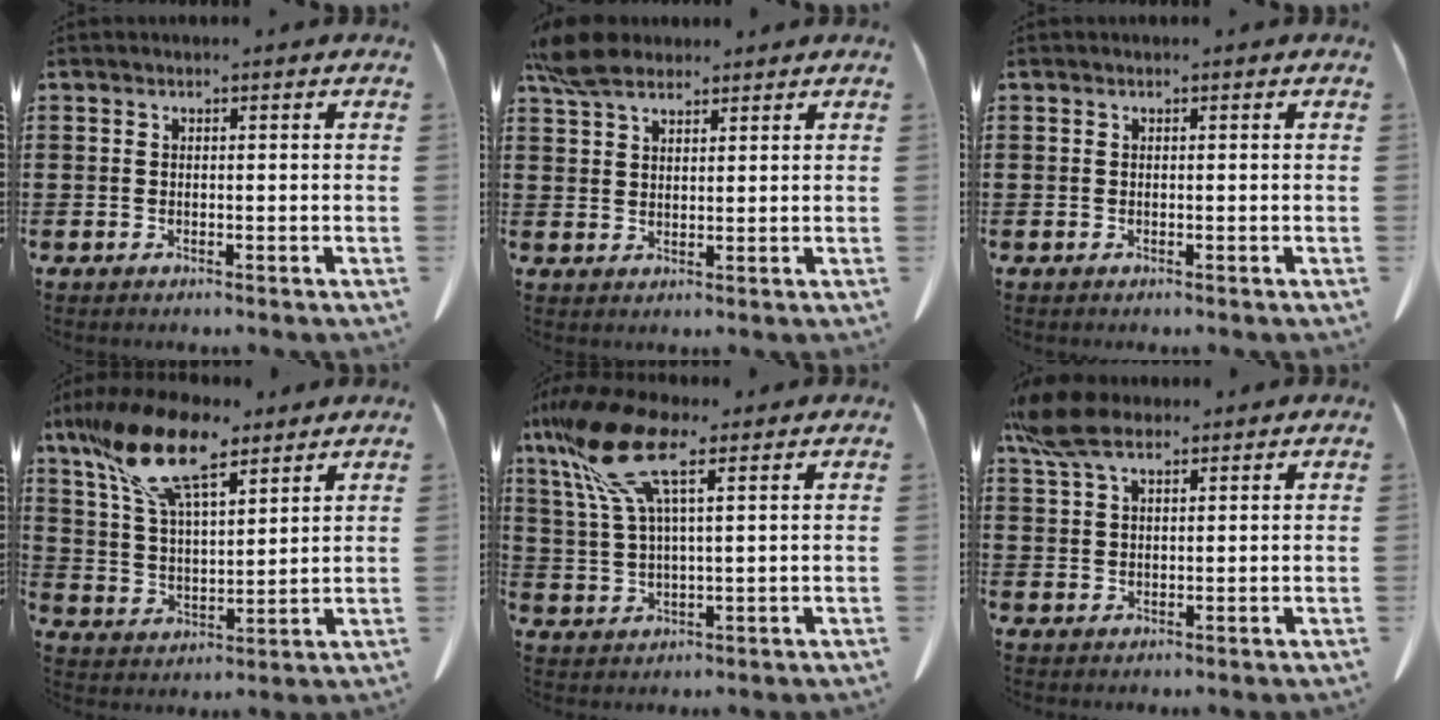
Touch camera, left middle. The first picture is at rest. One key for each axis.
{"total": 6.0, "fx": 4.8, "fy": 2.5, "fz": 2.8, "tx": -0.061, "ty": -0.004, "tz": 0.091}
{"total": 0.0}
{"total": 14.6, "fx": 9.9, "fy": 5.1, "fz": 9.4, "tx": -0.219, "ty": -0.024, "tz": 0.176}
{"total": 12.6, "fx": 7.3, "fy": 3.5, "fz": 9.5, "tx": -0.225, "ty": -0.014, "tz": 0.128}
{"total": 7.0, "fx": 4.9, "fy": 2.6, "fz": 4.2, "tx": -0.104, "ty": -0.005, "tz": 0.092}